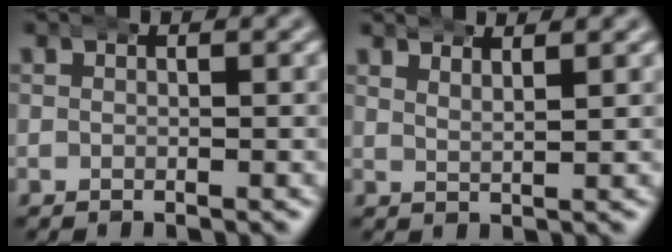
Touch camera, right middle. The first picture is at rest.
{"total": 2.0, "force": [1.9, -0.7, -0.1], "torque": [-0.005, -0.008, 0.043]}